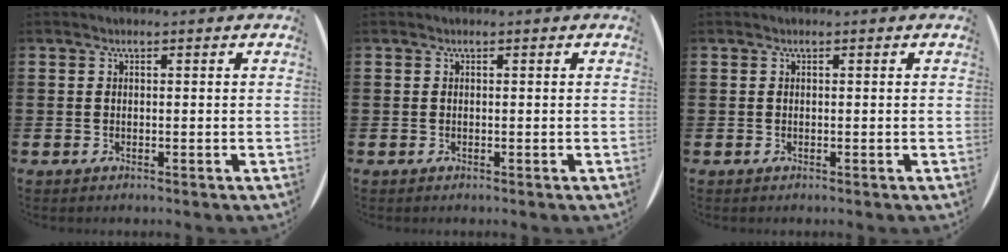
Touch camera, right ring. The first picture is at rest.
{"total": 0.0}
{"total": 0.0}